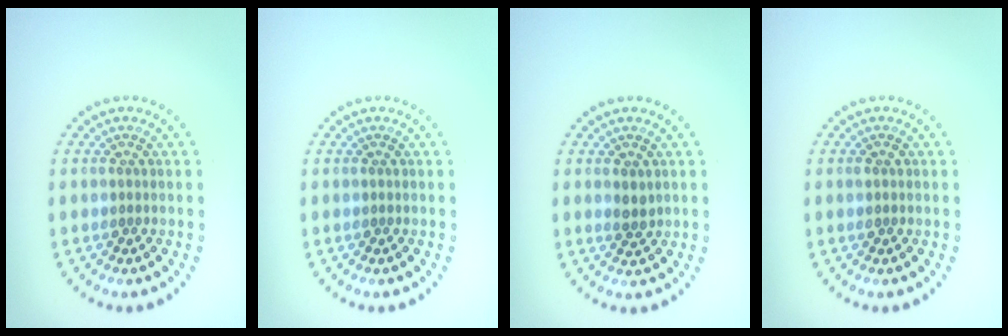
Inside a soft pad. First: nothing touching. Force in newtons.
{"total": 0.0}
{"total": 1.3, "press": 1.3, "slide": 0.3}
{"total": 0.9, "press": 0.8, "slide": 0.2}